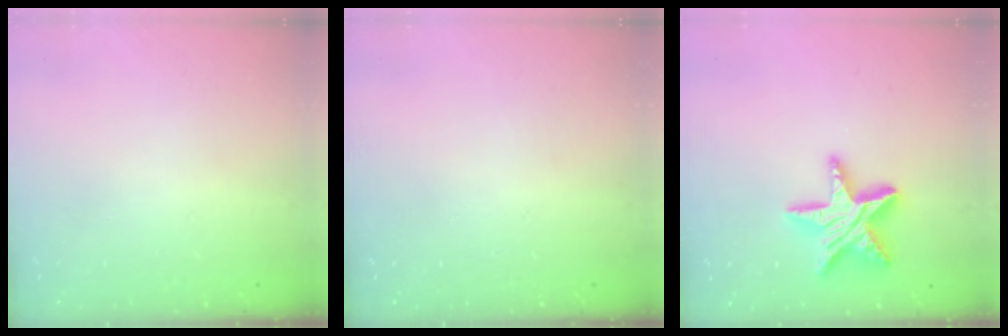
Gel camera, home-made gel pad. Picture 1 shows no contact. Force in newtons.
{"total": 0.0}
{"total": 15.4, "press": 15.4, "slide": 0.8}